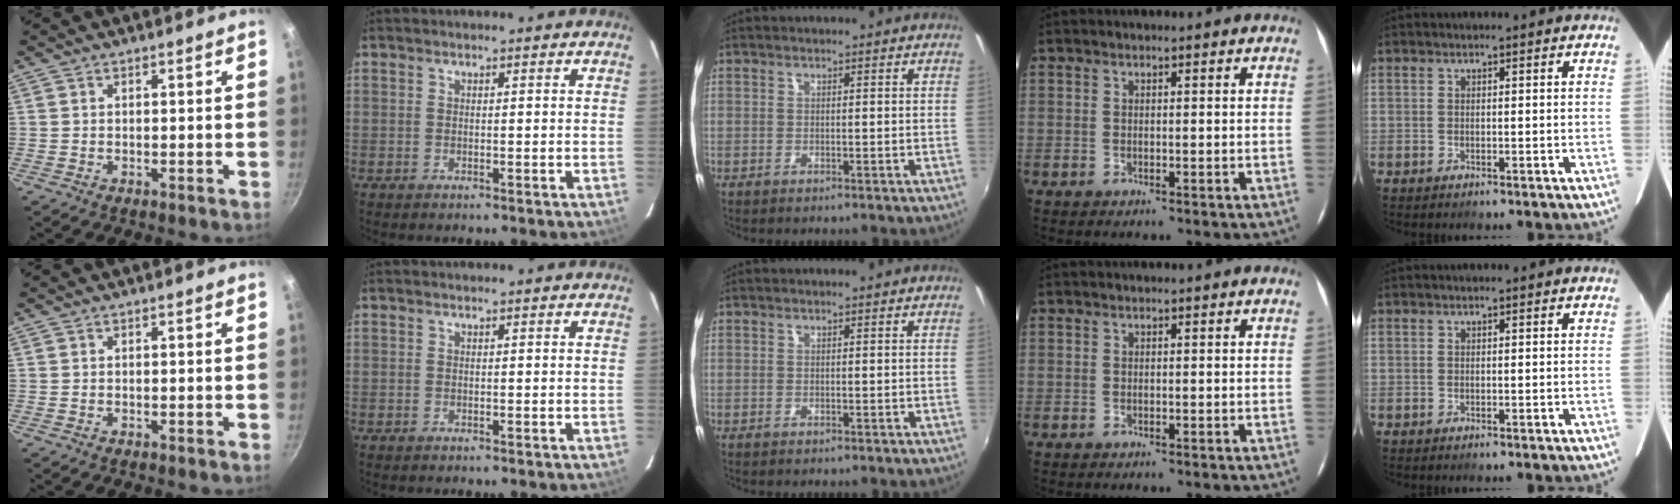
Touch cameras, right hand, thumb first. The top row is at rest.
{}